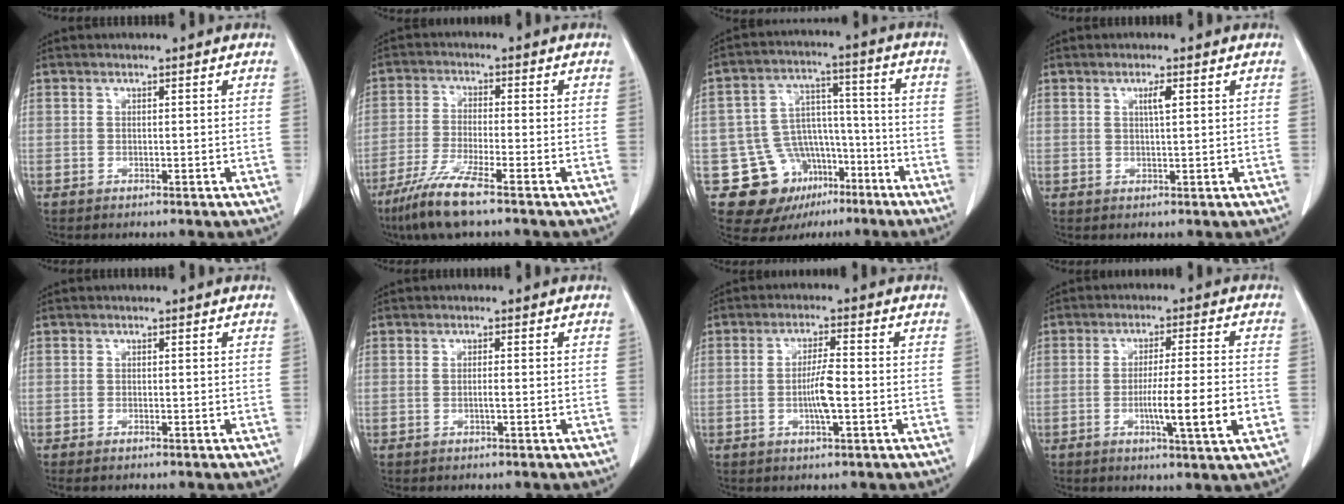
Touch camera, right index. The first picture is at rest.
{"total": 8.1, "force": [-5.6, 0.1, 5.9], "torque": [-0.122, -0.026, -0.109]}
{"total": 13.4, "force": [-6.8, 10.6, 4.8], "torque": [-0.077, 0.058, -0.090]}
{"total": 1.8, "force": [0.7, 0.0, 1.7], "torque": [-0.032, 0.000, 0.011]}
{"total": 0.9, "force": [-0.7, 0.1, 0.5], "torque": [-0.013, -0.003, -0.010]}
{"total": 0.9, "force": [-0.2, 0.0, 0.9], "torque": [-0.016, 0.001, -0.001]}
{"total": 4.9, "force": [-0.9, 0.5, 4.8], "torque": [-0.092, -0.001, -0.014]}
{"total": 9.7, "force": [-2.5, -0.2, 9.3], "torque": [-0.148, -0.009, -0.038]}